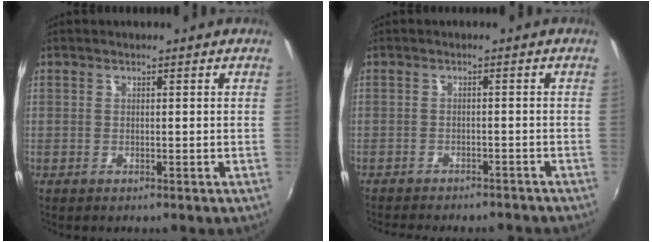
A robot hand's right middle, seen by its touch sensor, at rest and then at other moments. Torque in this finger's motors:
{"motor_torque": [1.04, -1.10, 0.13, 0.05]}